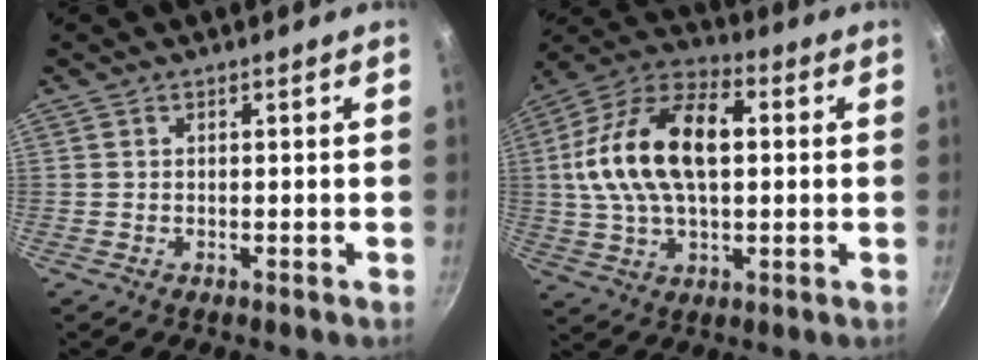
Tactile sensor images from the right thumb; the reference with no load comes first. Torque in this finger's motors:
{"motor_torque": [-0.40, 1.08, 1.00, -0.73, 0.45]}